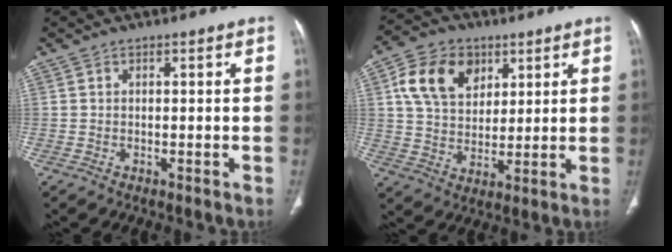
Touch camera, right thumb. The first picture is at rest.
{"total": 12.9, "force": [5.1, 9.4, 7.2], "torque": [-0.105, -0.009, 0.092]}